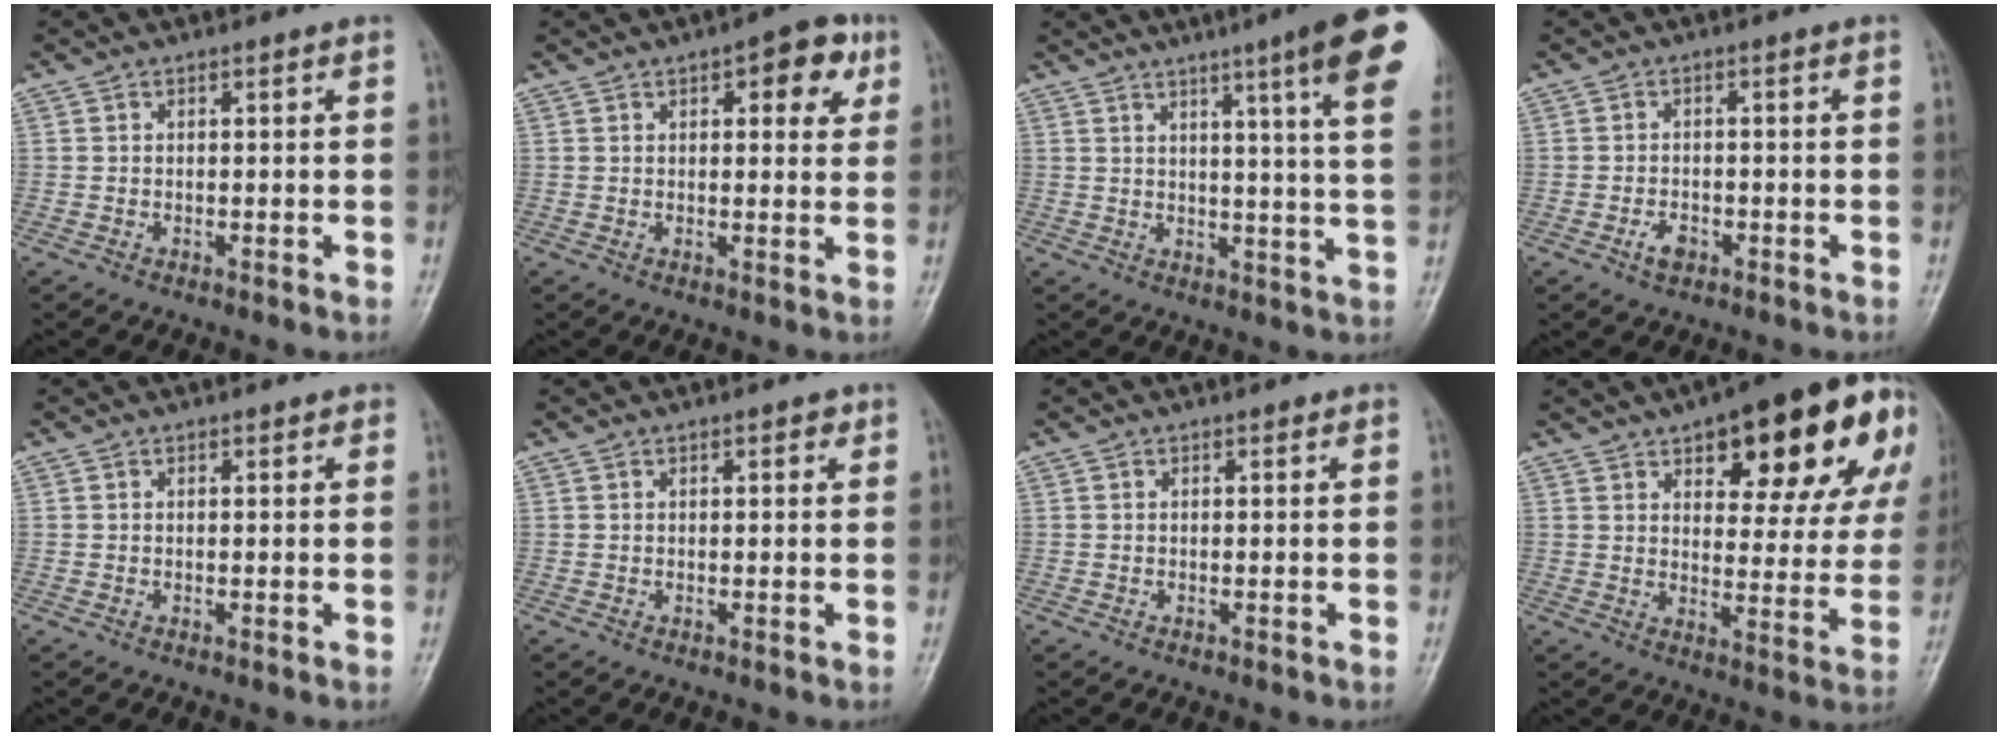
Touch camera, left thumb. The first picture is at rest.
{"total": 7.6, "force": [3.4, 3.4, 5.9], "torque": [-0.042, -0.006, 0.034]}
{"total": 16.5, "force": [8.8, 0.7, 13.9], "torque": [-0.167, -0.032, 0.095]}
{"total": 2.6, "force": [-1.3, 1.6, 1.5], "torque": [-0.027, 0.006, -0.022]}
{"total": 0.9, "force": [0.5, 0.4, 0.6], "torque": [-0.003, 0.000, 0.003]}
{"total": 1.5, "force": [0.8, 0.7, 1.1], "torque": [-0.009, -0.001, 0.008]}
{"total": 0.5, "force": [0.3, 0.3, 0.4], "torque": [-0.003, 0.000, 0.000]}
{"total": 22.6, "force": [11.6, 8.7, 17.3], "torque": [-0.185, -0.017, 0.155]}